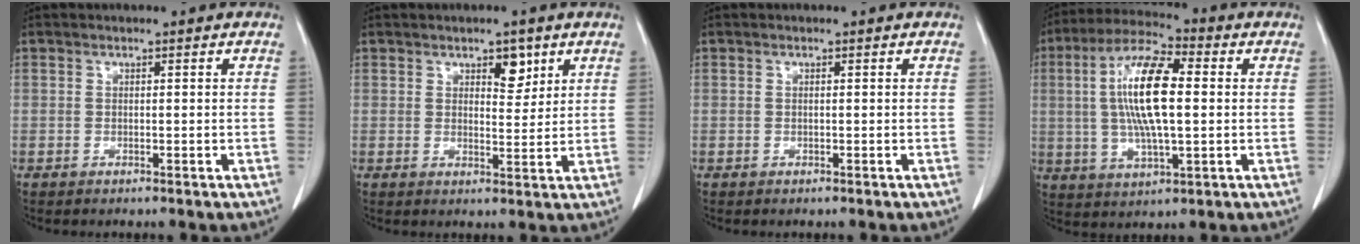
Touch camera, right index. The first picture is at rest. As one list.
[{"total": 3.7, "force": [2.1, 1.7, 2.5], "torque": [-0.030, -0.004, 0.033]}, {"total": 0.0}, {"total": 13.5, "force": [1.2, 3.2, 13.0], "torque": [-0.258, 0.015, 0.019]}]